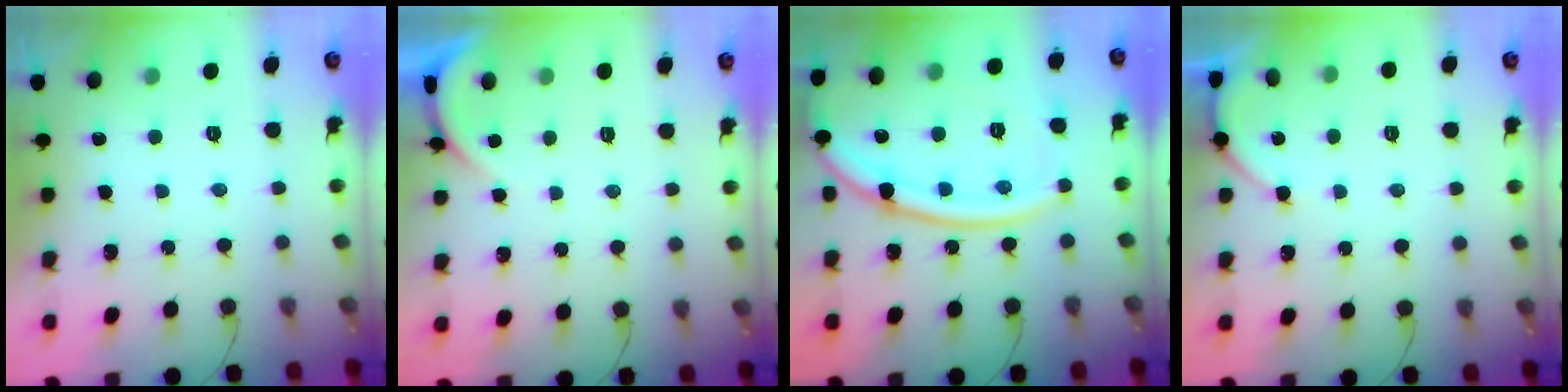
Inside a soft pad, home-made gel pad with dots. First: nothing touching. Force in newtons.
{"total": 2.0, "press": 2.0, "slide": 0.2}
{"total": 18.0, "press": 17.9, "slide": 1.7}
{"total": 3.2, "press": 3.2, "slide": 0.4}